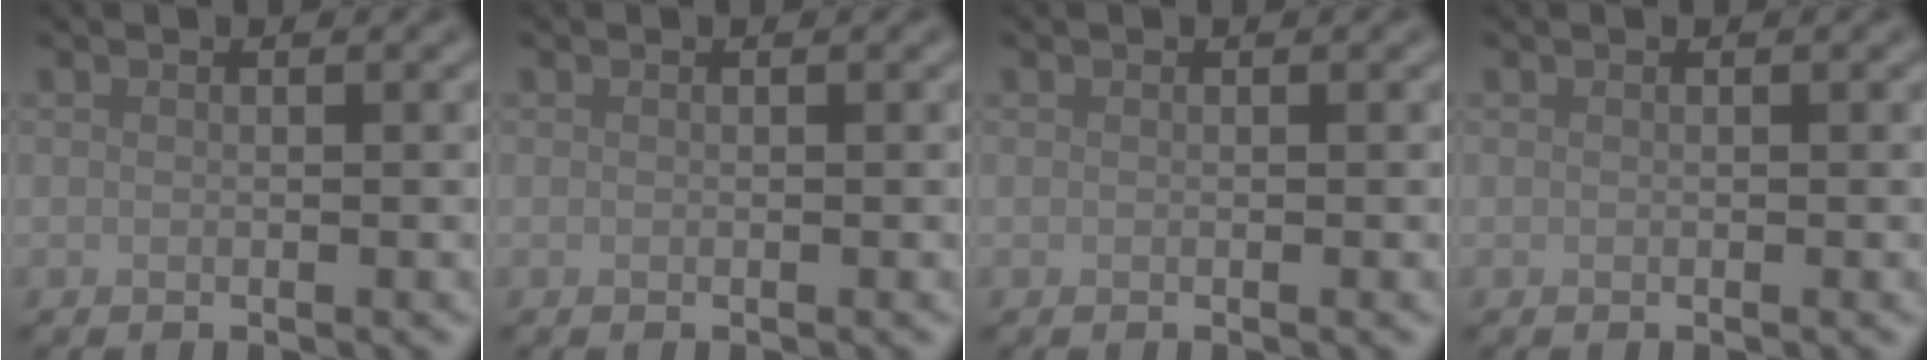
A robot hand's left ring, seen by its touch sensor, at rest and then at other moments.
{"total": 0.0}
{"total": 0.0}
{"total": 0.0}